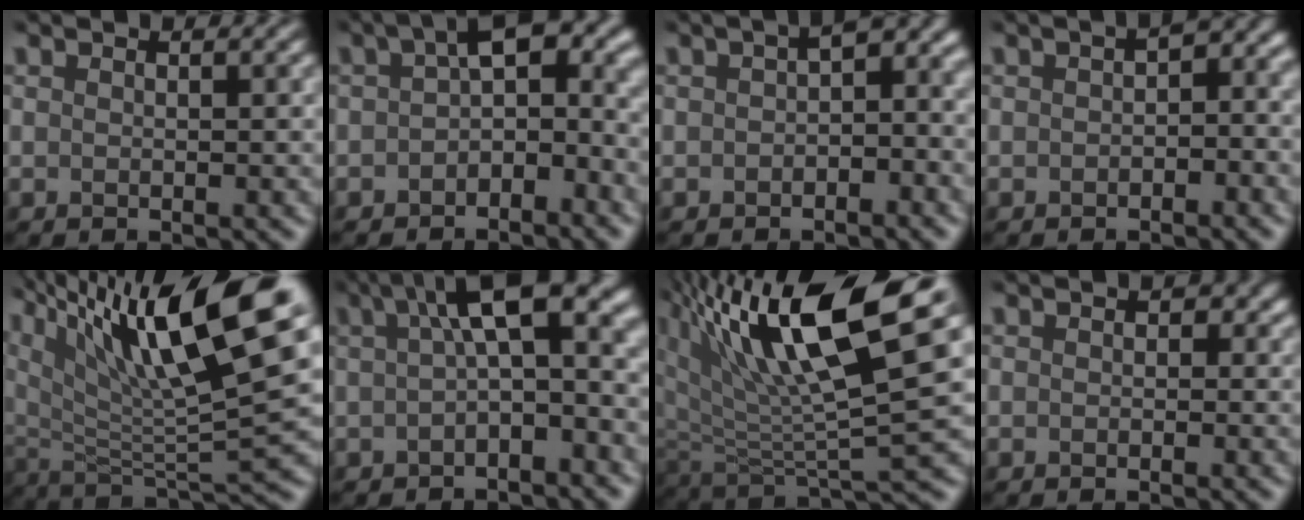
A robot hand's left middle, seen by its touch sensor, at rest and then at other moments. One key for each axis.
{"total": 6.1, "fx": -0.9, "fy": 3.3, "fz": 5.0, "tx": -0.057, "ty": 0.020, "tz": -0.028}
{"total": 4.4, "fx": -0.3, "fy": 2.4, "fz": 3.6, "tx": -0.035, "ty": 0.011, "tz": -0.010}
{"total": 3.5, "fx": -0.2, "fy": 2.0, "fz": 2.9, "tx": -0.020, "ty": 0.008, "tz": -0.005}
{"total": 13.8, "fx": 7.8, "fy": 3.5, "fz": 10.8, "tx": -0.185, "ty": 0.007, "tz": 0.151}
{"total": 8.1, "fx": 1.7, "fy": 2.8, "fz": 7.4, "tx": -0.095, "ty": 0.025, "tz": 0.019}
{"total": 11.3, "fx": 5.4, "fy": 3.5, "fz": 9.2, "tx": -0.161, "ty": -0.006, "tz": 0.106}
{"total": 1.1, "fx": 0.1, "fy": 0.9, "fz": 0.6, "tx": 0.002, "ty": 0.000, "tz": 0.001}